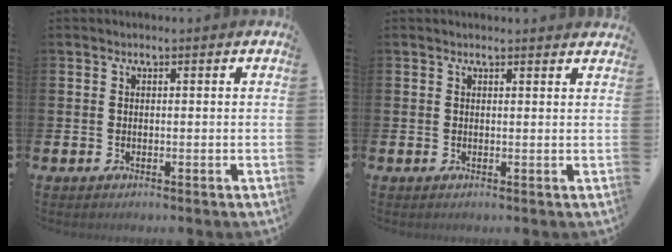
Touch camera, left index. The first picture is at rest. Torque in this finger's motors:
{"motor_torque": [0.41, -1.73, -0.17, 0.00]}